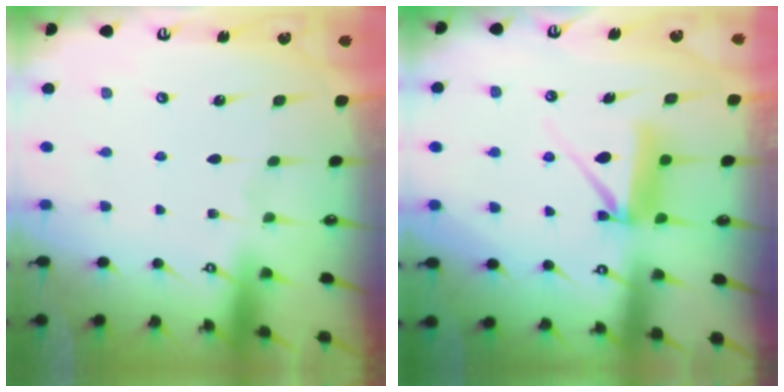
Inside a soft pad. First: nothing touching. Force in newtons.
{"total": 8.4, "press": 8.3, "slide": 0.6}